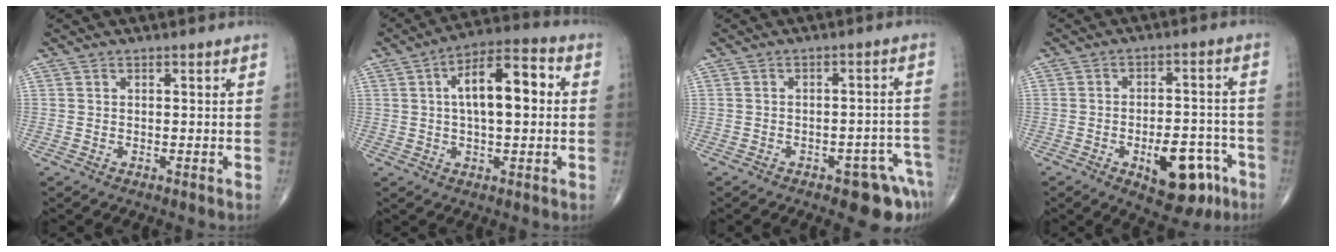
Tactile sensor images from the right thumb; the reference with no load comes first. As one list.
[{"total": 13.0, "force": [1.9, 5.5, 11.7], "torque": [-0.180, 0.024, 0.023]}, {"total": 7.8, "force": [-4.8, 3.1, 5.4], "torque": [-0.040, 0.037, -0.055]}, {"total": 12.3, "force": [-5.6, 6.1, 9.2], "torque": [-0.095, 0.037, -0.068]}]